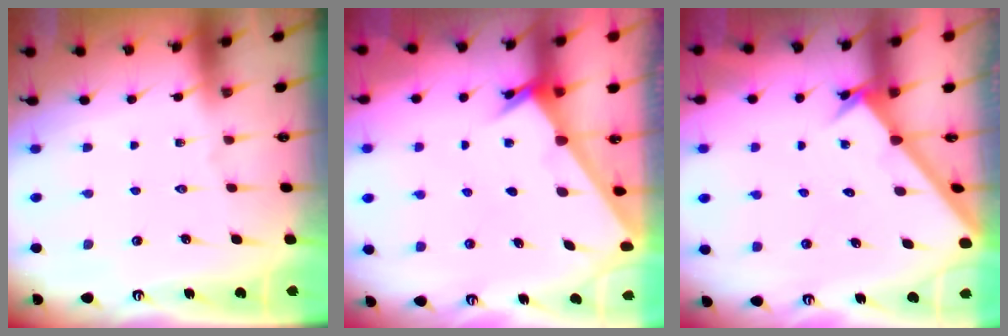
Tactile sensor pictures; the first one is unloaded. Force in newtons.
{"total": 2.2, "press": 2.2, "slide": 0.2}
{"total": 1.9, "press": 1.9, "slide": 0.2}